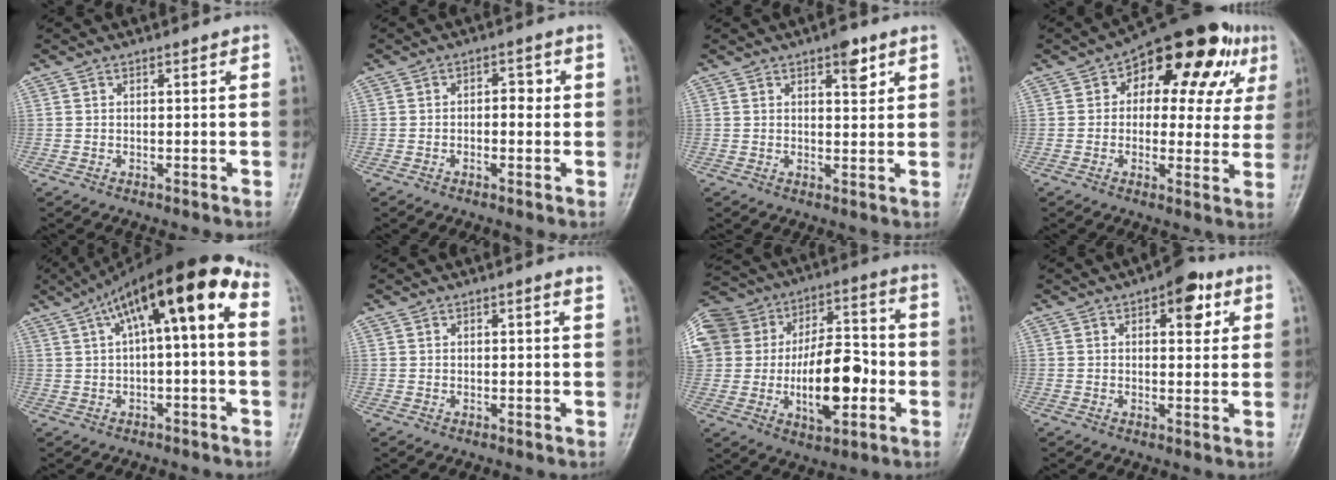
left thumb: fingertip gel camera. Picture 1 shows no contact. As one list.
[{"total": 3.4, "force": [0.0, 1.9, 2.8], "torque": [-0.026, 0.014, -0.005]}, {"total": 4.2, "force": [2.3, 1.8, 3.1], "torque": [-0.027, -0.010, 0.030]}, {"total": 18.8, "force": [7.1, 10.4, 14.0], "torque": [-0.126, 0.016, 0.088]}, {"total": 14.1, "force": [3.7, 4.4, 12.9], "torque": [-0.187, 0.048, 0.047]}, {"total": 1.3, "force": [1.0, 0.3, 0.8], "torque": [-0.008, -0.004, 0.012]}, {"total": 30.3, "force": [-1.8, 20.6, 22.2], "torque": [-0.446, 0.053, -0.014]}, {"total": 7.4, "force": [3.4, 3.7, 5.4], "torque": [-0.039, -0.007, 0.038]}]